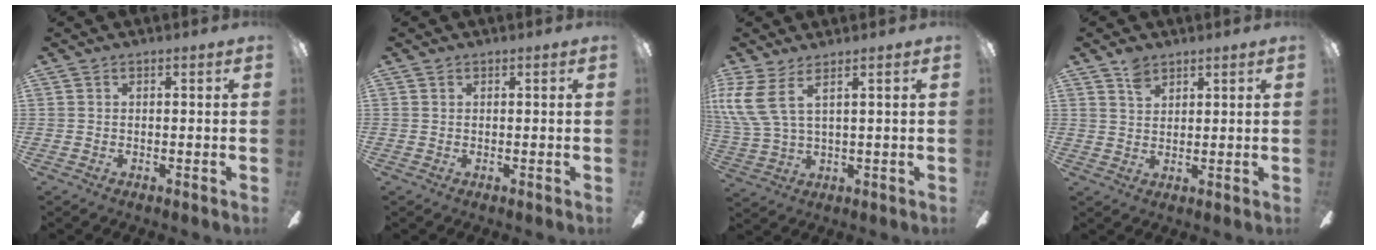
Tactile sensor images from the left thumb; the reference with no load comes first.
{"total": 0.0}
{"total": 8.3, "force": [4.4, 3.0, 6.4], "torque": [-0.153, -0.016, 0.082]}
{"total": 3.8, "force": [2.8, 2.2, 1.3], "torque": [-0.015, -0.010, 0.051]}